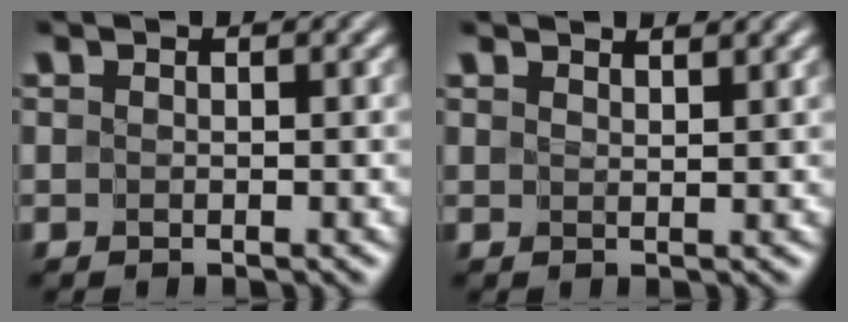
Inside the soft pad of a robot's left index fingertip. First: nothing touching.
{"total": 1.5, "force": [1.5, 0.0, 0.3], "torque": [-0.009, 0.001, 0.023]}